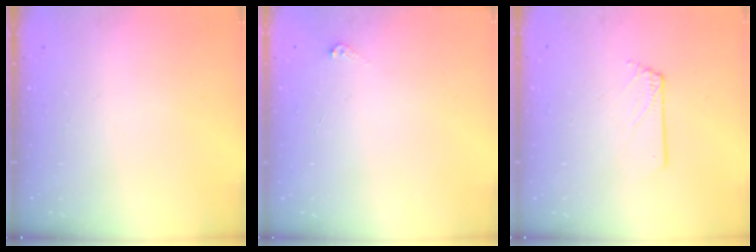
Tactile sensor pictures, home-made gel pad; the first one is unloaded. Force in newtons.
{"total": 3.4, "press": 3.4, "slide": 0.3}
{"total": 1.0, "press": 1.0, "slide": 0.1}